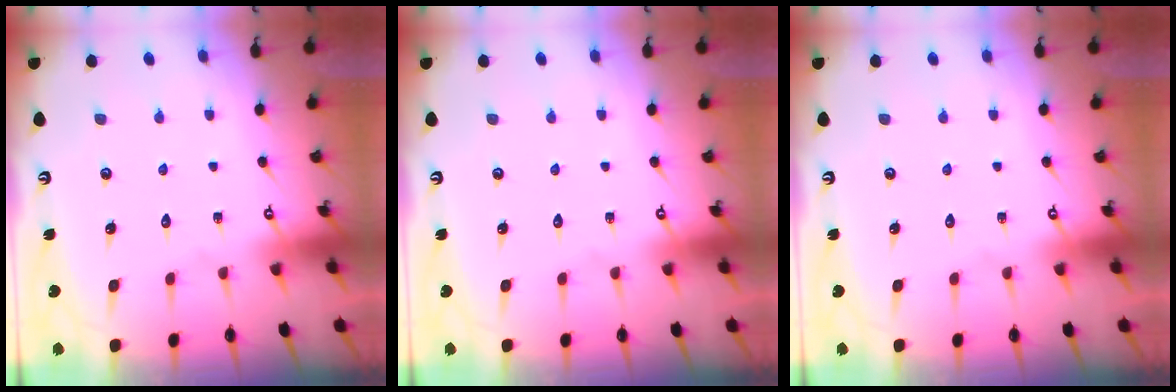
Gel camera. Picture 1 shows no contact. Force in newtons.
{"total": 0.0}
{"total": 0.0}